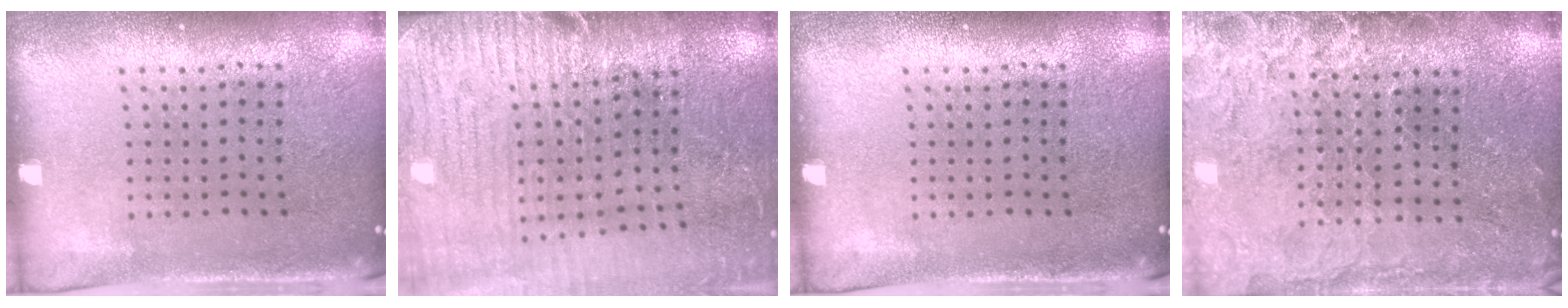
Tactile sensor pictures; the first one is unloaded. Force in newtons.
{"total": 2.9, "press": 2.9, "slide": 0.6}
{"total": 0.0}
{"total": 3.7, "press": 3.4, "slide": 1.5}